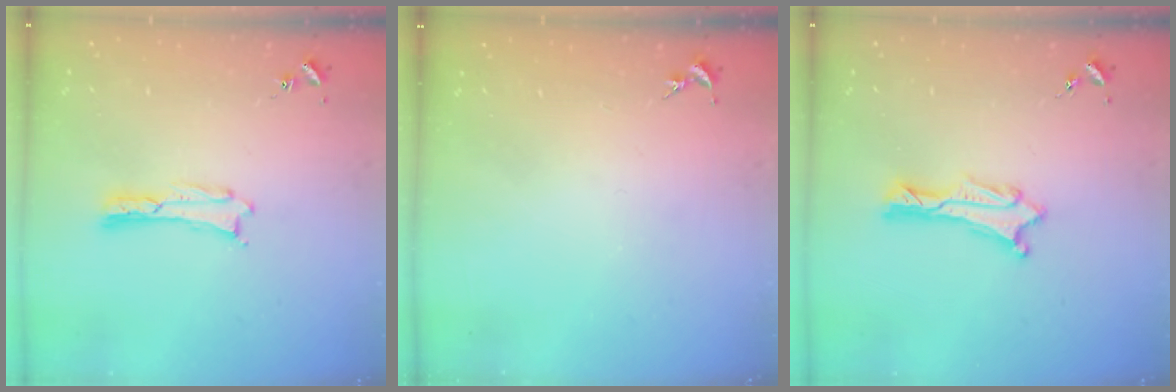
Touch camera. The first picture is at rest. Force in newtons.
{"total": 0.0}
{"total": 0.9, "press": 0.8, "slide": 0.1}